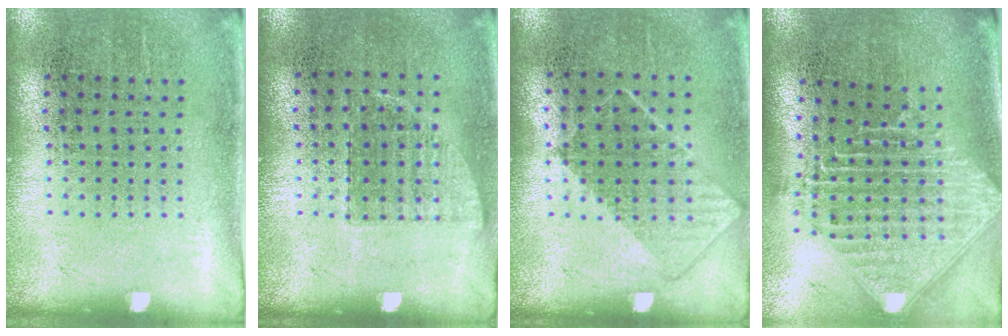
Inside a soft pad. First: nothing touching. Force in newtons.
{"total": 0.7, "press": 0.7, "slide": 0.2}
{"total": 0.8, "press": 0.7, "slide": 0.5}
{"total": 2.4, "press": 1.8, "slide": 1.6}